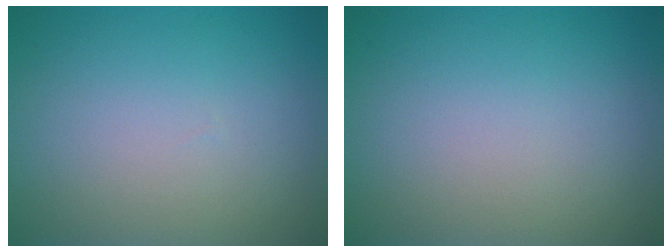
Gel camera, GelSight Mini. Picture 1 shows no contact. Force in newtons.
{"total": 0.0}